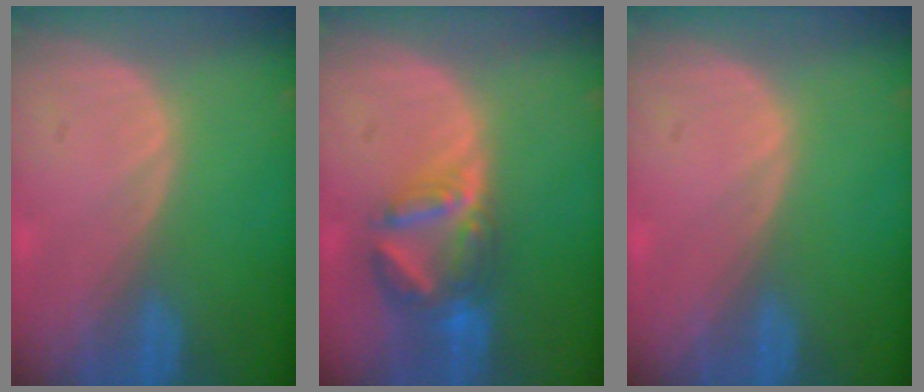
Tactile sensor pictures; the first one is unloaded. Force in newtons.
{"total": 7.2, "press": 6.3, "slide": 3.4}
{"total": 0.0}